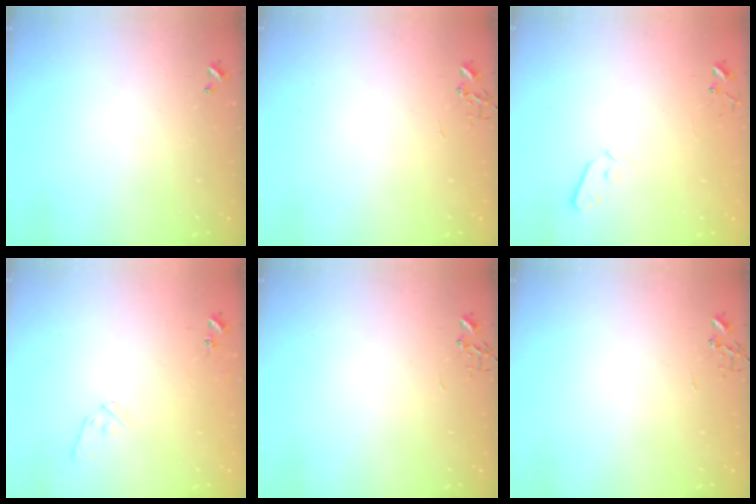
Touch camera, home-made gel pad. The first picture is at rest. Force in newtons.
{"total": 0.0}
{"total": 3.6, "press": 3.6, "slide": 0.6}
{"total": 8.2, "press": 8.2, "slide": 0.3}
{"total": 0.0}
{"total": 0.0}